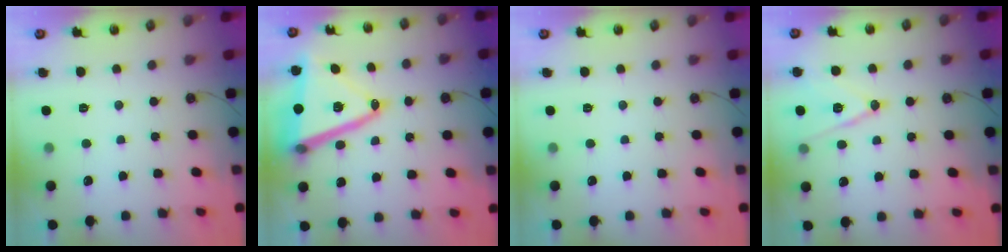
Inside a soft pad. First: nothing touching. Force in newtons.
{"total": 20.6, "press": 20.4, "slide": 2.7}
{"total": 0.0}
{"total": 11.9, "press": 11.5, "slide": 3.2}